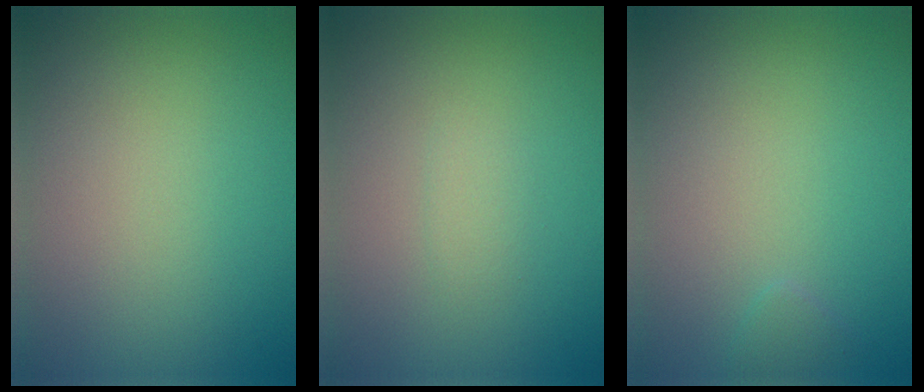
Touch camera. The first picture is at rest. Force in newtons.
{"total": 0.9, "press": 0.9, "slide": 0.0}
{"total": 0.6, "press": 0.6, "slide": 0.1}